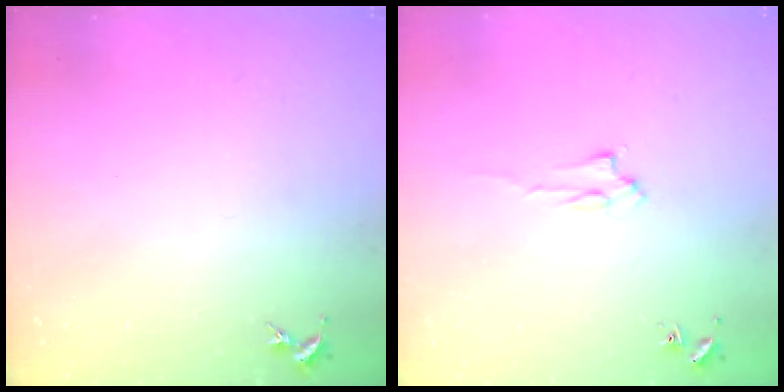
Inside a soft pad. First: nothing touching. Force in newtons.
{"total": 1.6, "press": 1.6, "slide": 0.2}